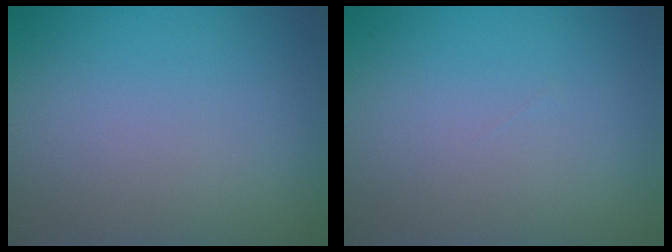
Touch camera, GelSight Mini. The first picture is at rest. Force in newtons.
{"total": 0.0}